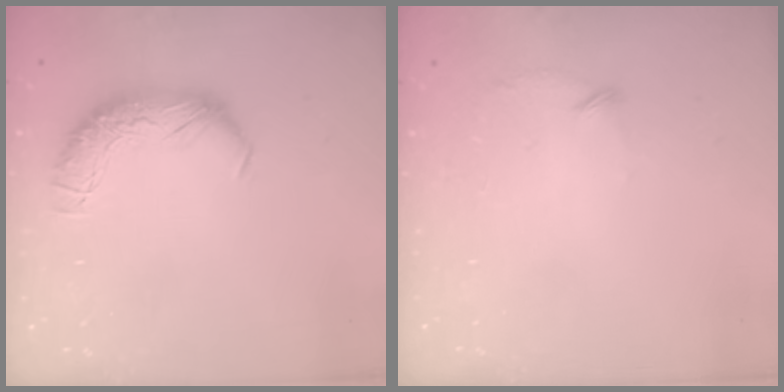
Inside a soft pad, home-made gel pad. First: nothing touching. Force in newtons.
{"total": 6.8, "press": 6.7, "slide": 0.9}